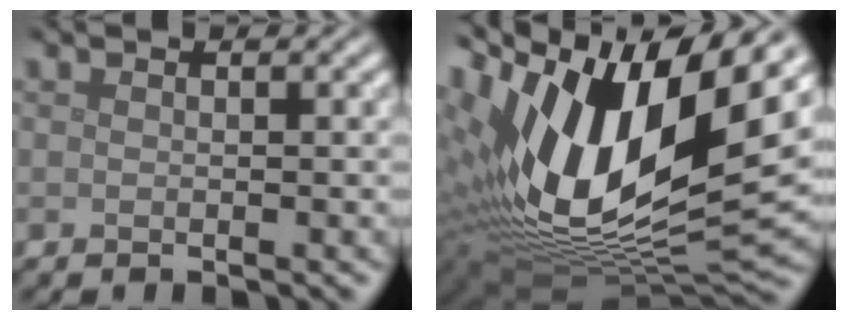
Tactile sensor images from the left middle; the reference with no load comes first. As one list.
[{"total": 18.2, "force": [4.5, 8.7, 15.4], "torque": [-0.306, 0.006, 0.077]}]